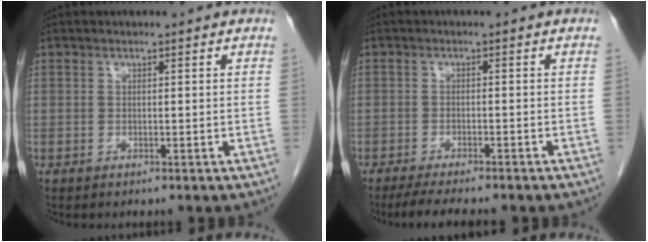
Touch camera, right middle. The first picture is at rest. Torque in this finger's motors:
{"motor_torque": [0.64, -0.53, 0.08, 0.03]}